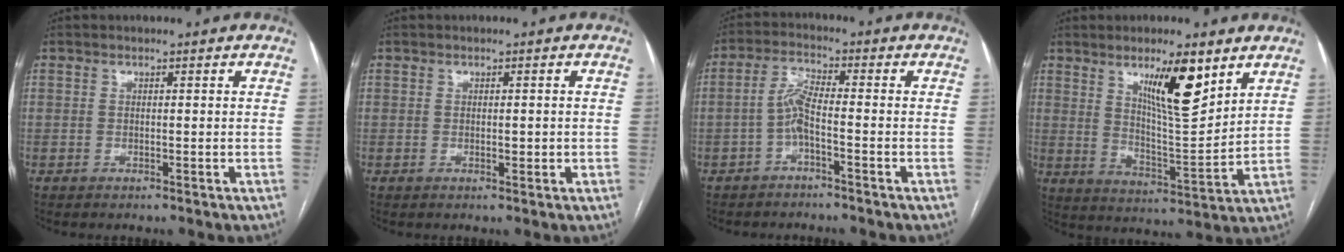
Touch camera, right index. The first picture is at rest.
{"total": 0.8, "force": [-0.1, 0.3, 0.8], "torque": [-0.011, 0.000, 0.000]}
{"total": 4.1, "force": [-1.7, 0.3, 3.8], "torque": [-0.078, 0.013, -0.034]}
{"total": 11.1, "force": [6.3, 1.8, 8.9], "torque": [-0.150, -0.009, 0.110]}